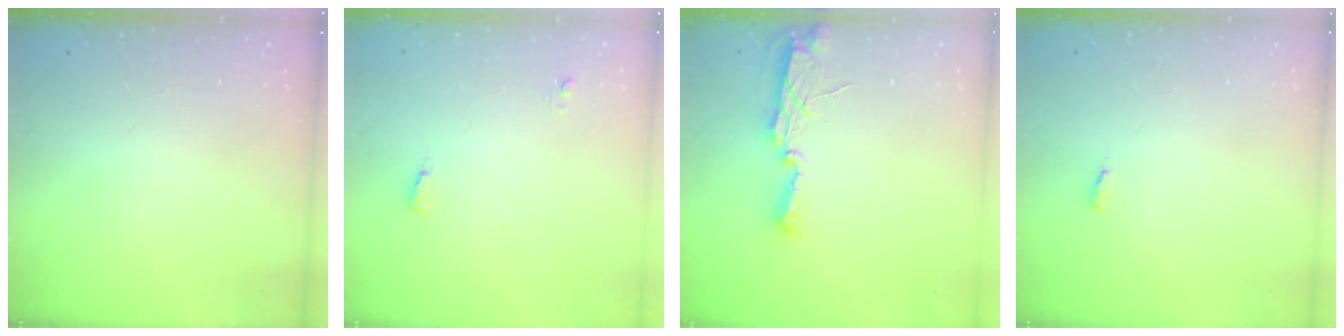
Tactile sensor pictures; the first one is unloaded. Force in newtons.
{"total": 3.7, "press": 3.5, "slide": 1.2}
{"total": 7.3, "press": 7.3, "slide": 0.5}
{"total": 2.6, "press": 2.4, "slide": 1.0}